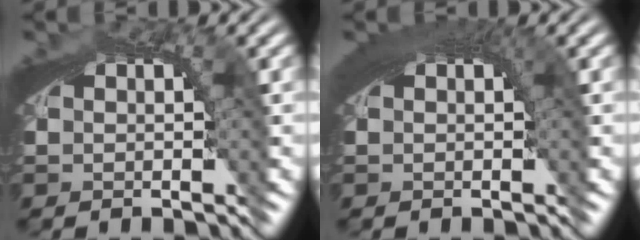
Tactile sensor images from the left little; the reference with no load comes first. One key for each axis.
{"total": 2.8, "fx": 1.3, "fy": 0.8, "fz": 2.4, "tx": -0.025, "ty": 0.013, "tz": 0.015}